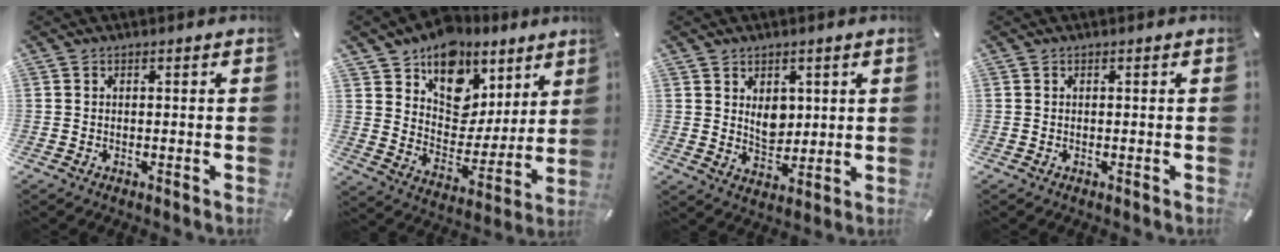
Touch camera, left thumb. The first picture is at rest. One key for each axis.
{"total": 13.7, "fx": 8.5, "fy": 10.2, "fz": 3.7, "tx": -0.046, "ty": -0.080, "tz": 0.152}
{"total": 6.1, "fx": 2.2, "fy": 4.8, "fz": 3.1, "tx": -0.039, "ty": -0.010, "tz": 0.037}
{"total": 0.0}